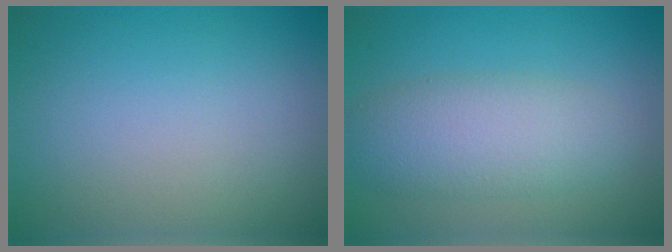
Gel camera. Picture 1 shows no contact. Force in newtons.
{"total": 5.1, "press": 5.1, "slide": 0.1}